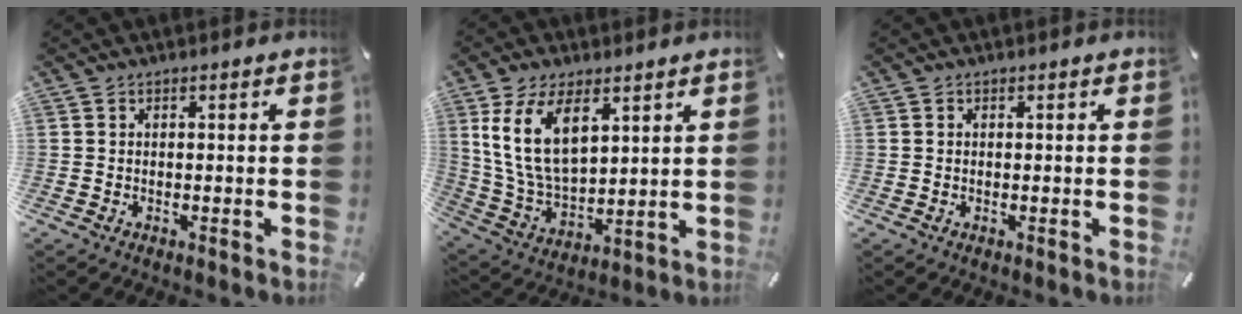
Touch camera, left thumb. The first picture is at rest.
{"total": 13.8, "force": [6.4, 7.8, 9.4], "torque": [-0.219, -0.016, 0.117]}
{"total": 0.0}